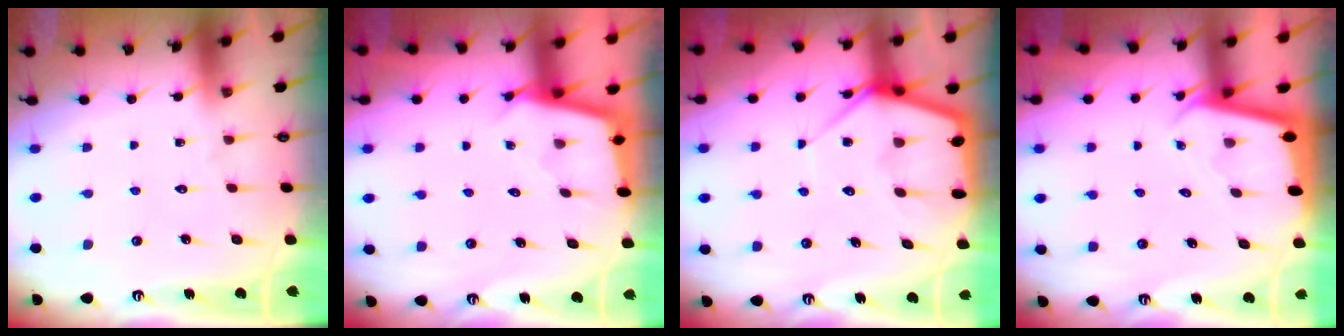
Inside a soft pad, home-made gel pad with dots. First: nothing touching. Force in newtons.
{"total": 2.4, "press": 2.4, "slide": 0.2}
{"total": 9.0, "press": 9.0, "slide": 0.6}
{"total": 1.8, "press": 1.7, "slide": 0.2}